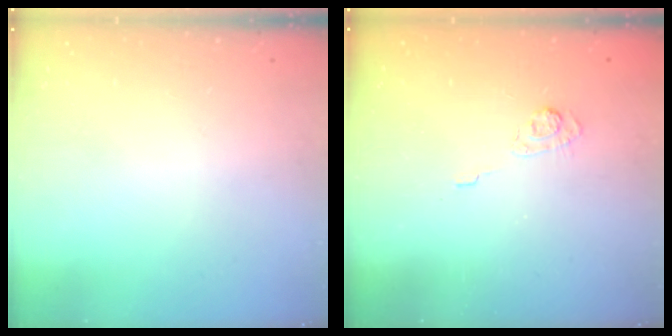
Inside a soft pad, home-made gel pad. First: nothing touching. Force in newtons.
{"total": 3.2, "press": 2.8, "slide": 1.6}